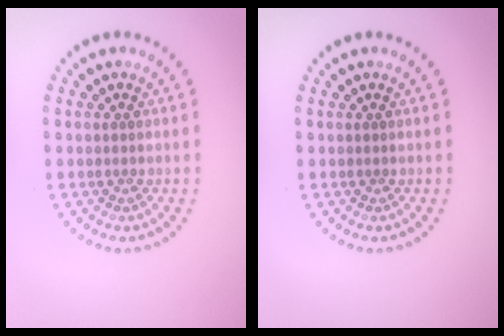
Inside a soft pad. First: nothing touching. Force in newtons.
{"total": 0.0}